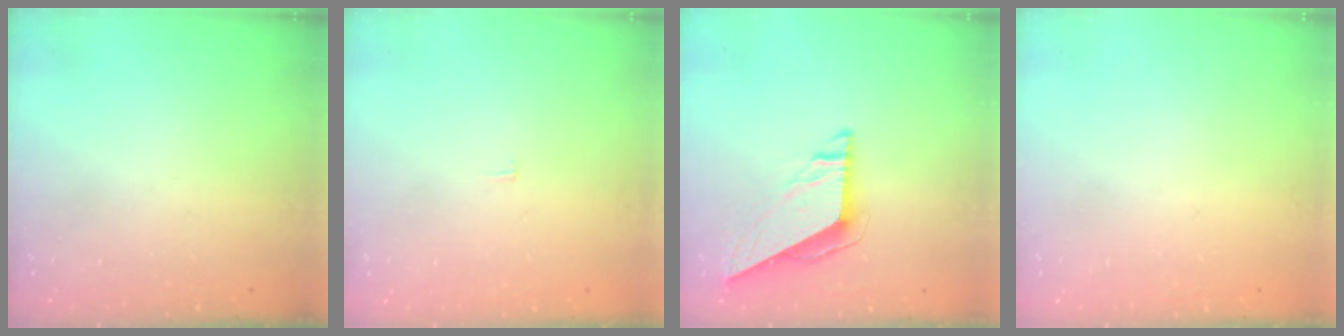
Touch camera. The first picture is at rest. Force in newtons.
{"total": 2.2, "press": 2.2, "slide": 0.1}
{"total": 7.6, "press": 7.6, "slide": 0.2}
{"total": 1.6, "press": 1.6, "slide": 0.1}